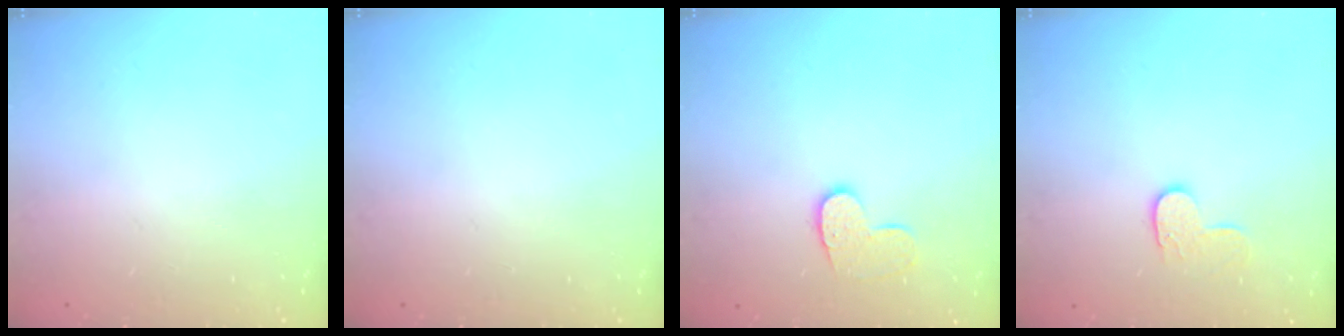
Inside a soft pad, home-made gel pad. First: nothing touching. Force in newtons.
{"total": 0.0}
{"total": 8.3, "press": 8.3, "slide": 0.4}
{"total": 7.3, "press": 7.3, "slide": 0.2}